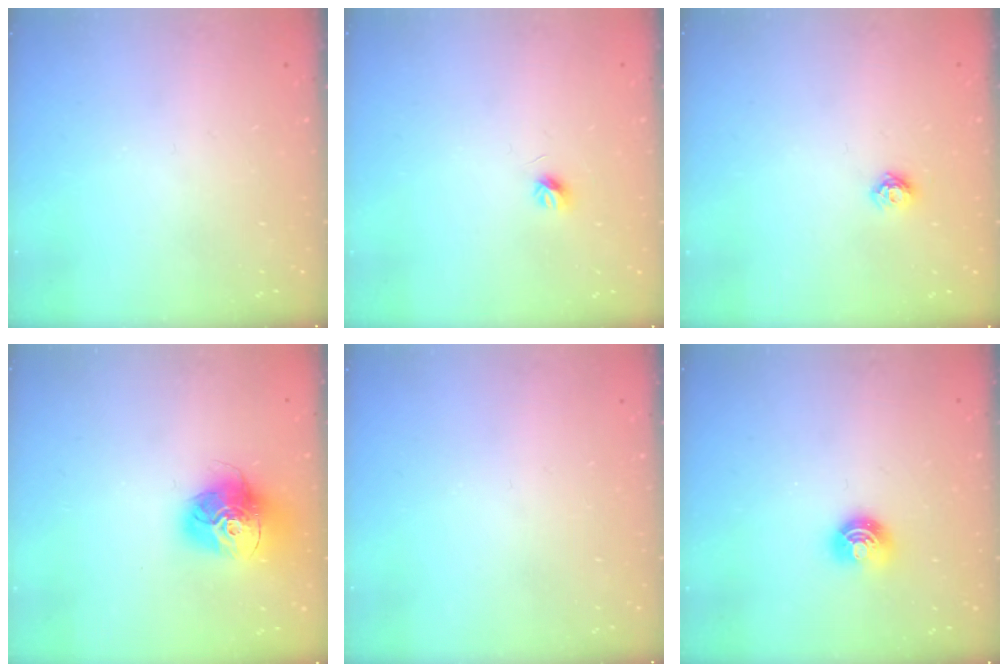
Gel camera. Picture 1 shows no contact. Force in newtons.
{"total": 4.1, "press": 4.0, "slide": 0.6}
{"total": 5.8, "press": 5.8, "slide": 0.7}
{"total": 15.7, "press": 15.7, "slide": 1.4}
{"total": 0.0}
{"total": 6.6, "press": 6.6, "slide": 0.5}